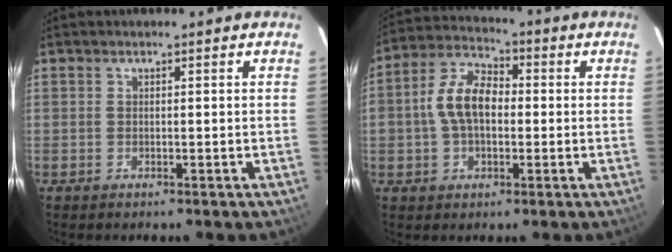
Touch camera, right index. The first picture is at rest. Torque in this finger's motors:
{"motor_torque": [0.41, -0.10, 0.27, 0.14]}